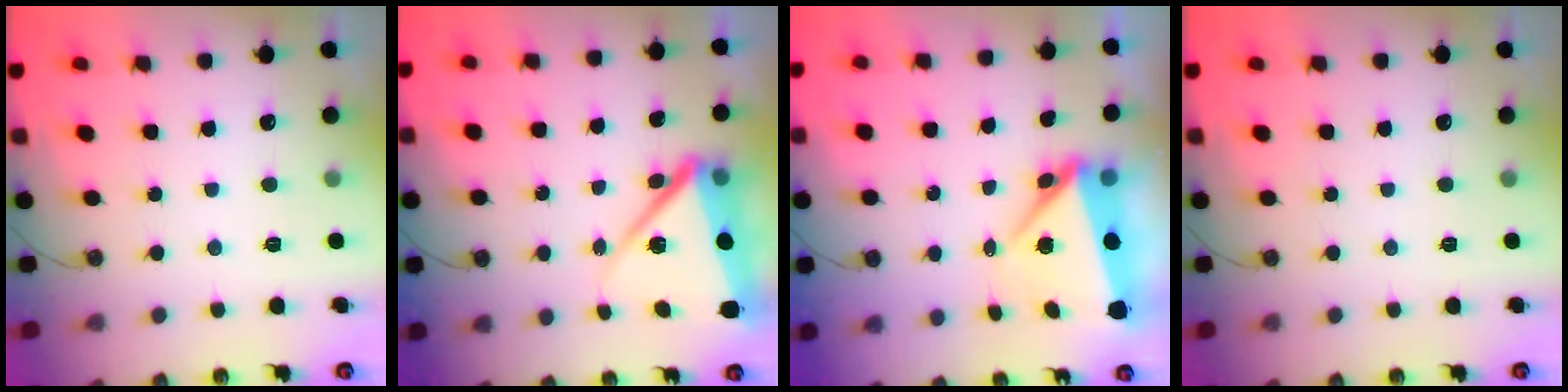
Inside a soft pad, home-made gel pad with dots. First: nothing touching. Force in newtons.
{"total": 13.0, "press": 10.5, "slide": 7.7}
{"total": 9.1, "press": 7.1, "slide": 5.7}
{"total": 0.0}